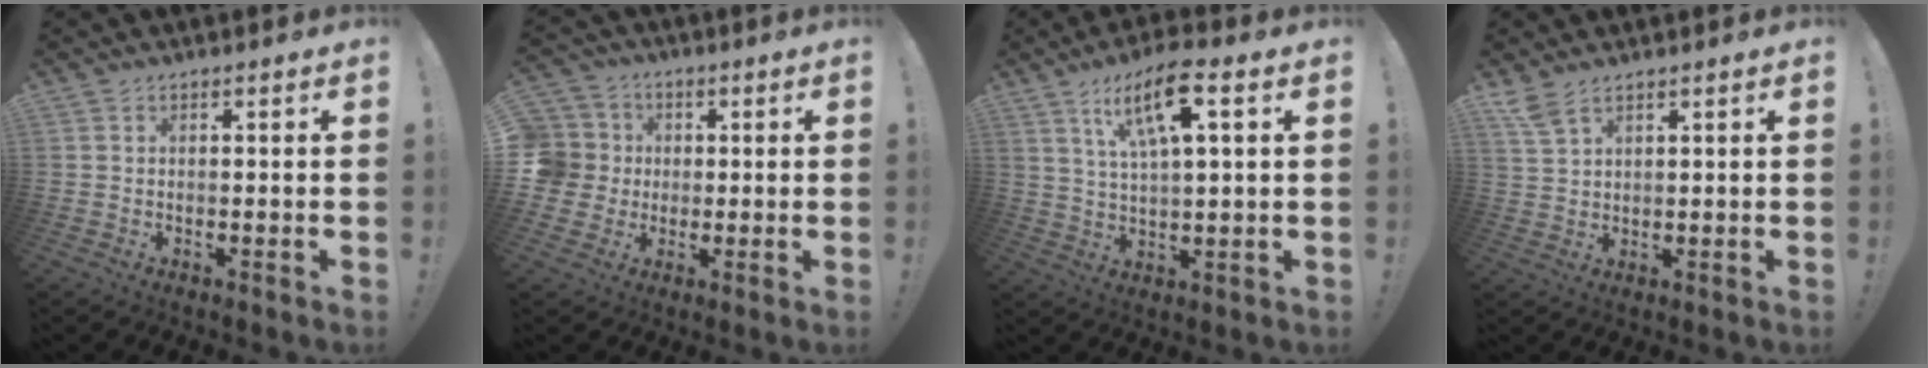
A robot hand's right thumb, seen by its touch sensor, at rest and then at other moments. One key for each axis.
{"total": 8.8, "fx": 0.1, "fy": 8.4, "fz": 2.5, "tx": -0.062, "ty": 0.009, "tz": 0.008}
{"total": 13.0, "fx": 5.9, "fy": 3.8, "fz": 11.0, "tx": -0.189, "ty": -0.010, "tz": 0.096}
{"total": 4.9, "fx": 3.8, "fy": 1.8, "fz": 2.6, "tx": -0.054, "ty": -0.017, "tz": 0.073}